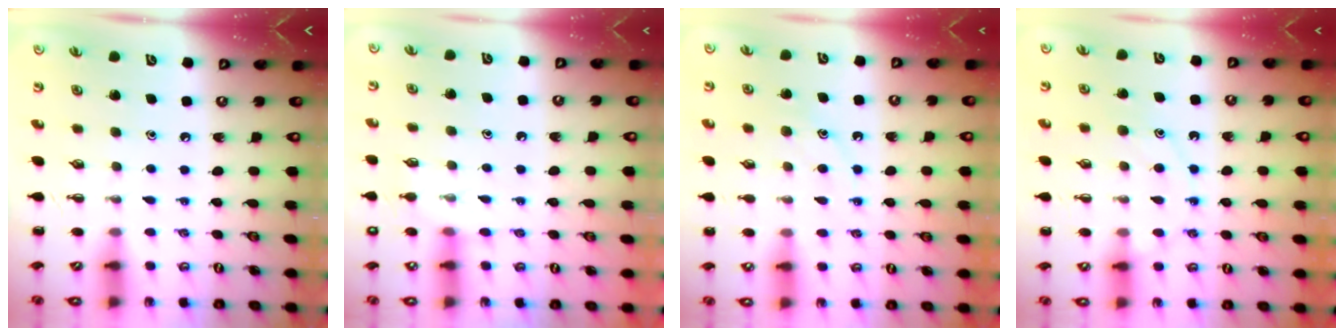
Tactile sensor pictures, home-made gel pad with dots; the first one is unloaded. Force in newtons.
{"total": 8.8, "press": 8.7, "slide": 1.5}
{"total": 11.2, "press": 11.1, "slide": 1.0}
{"total": 10.3, "press": 10.3, "slide": 0.8}